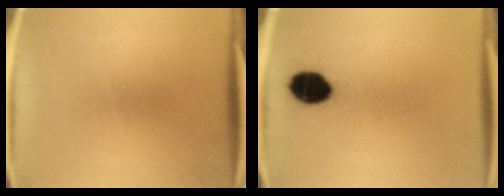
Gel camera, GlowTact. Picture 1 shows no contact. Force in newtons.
{"total": 8.8}